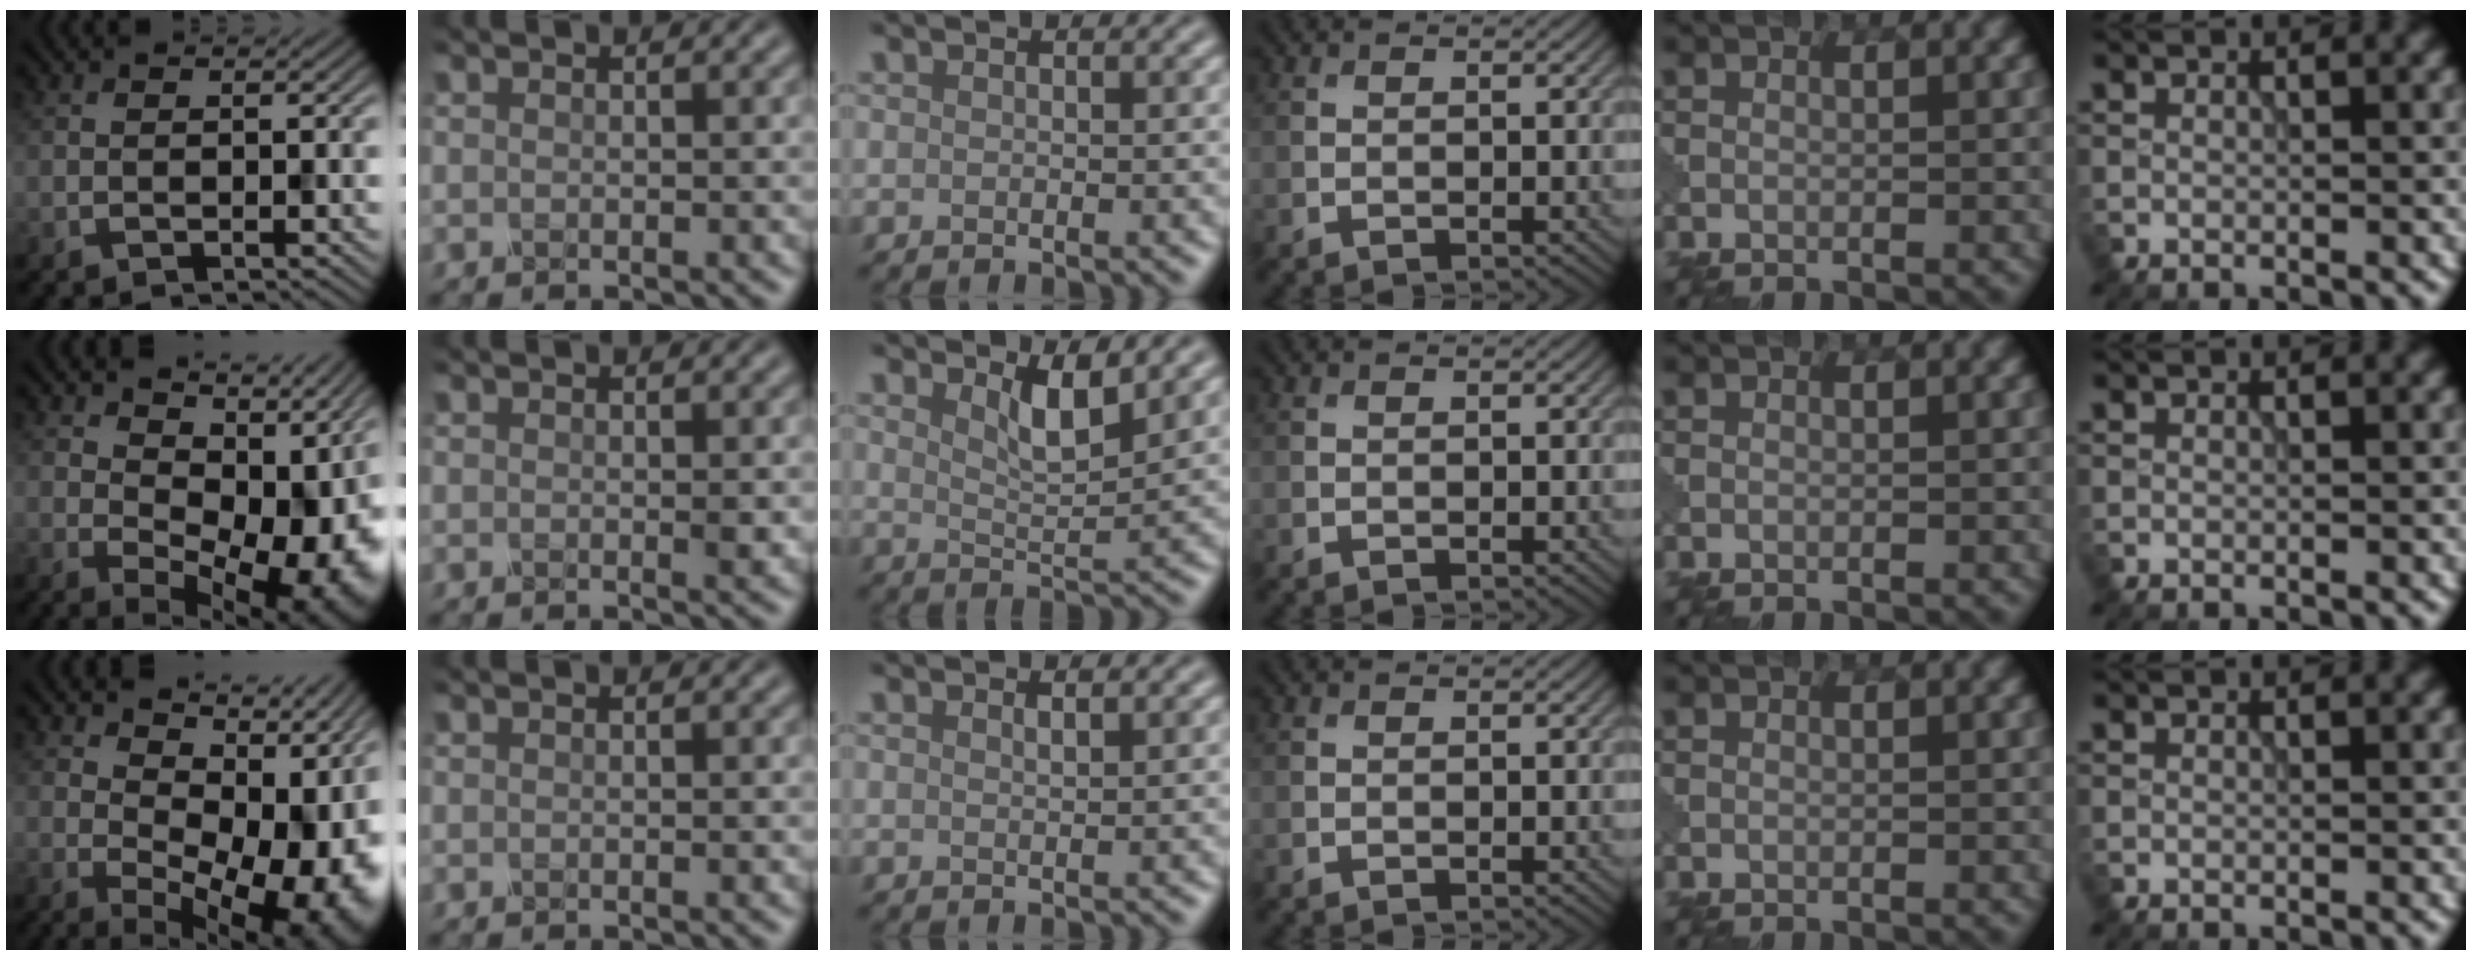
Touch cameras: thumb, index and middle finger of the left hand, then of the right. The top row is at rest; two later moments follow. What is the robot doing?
{"motion": "shake", "object": "salt shaker"}